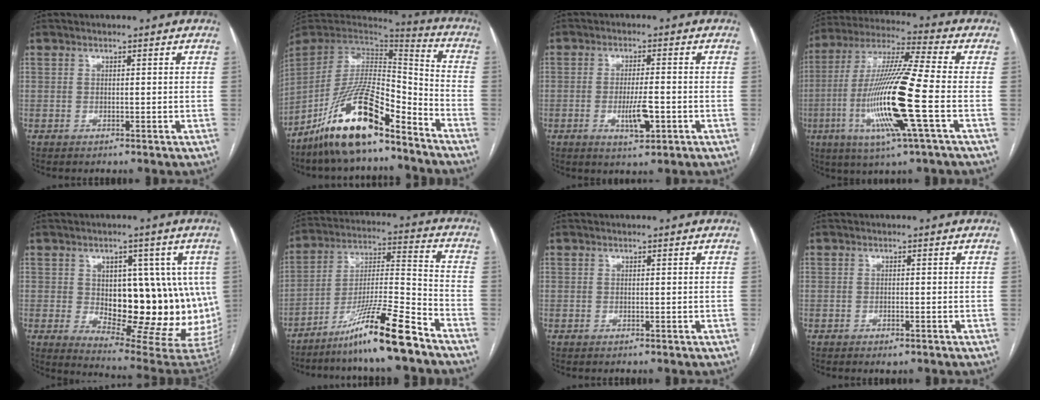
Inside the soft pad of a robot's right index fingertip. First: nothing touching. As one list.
[{"total": 17.1, "force": [-11.9, 4.0, 11.6], "torque": [-0.225, 0.002, -0.216]}, {"total": 5.3, "force": [-1.6, 1.1, 4.9], "torque": [-0.091, -0.006, -0.024]}, {"total": 17.9, "force": [-4.4, -0.3, 17.3], "torque": [-0.354, -0.015, -0.091]}, {"total": 19.0, "force": [0.6, 8.7, 16.9], "torque": [-0.181, 0.007, 0.033]}, {"total": 13.7, "force": [-10.0, -0.7, 9.4], "torque": [-0.175, -0.013, -0.178]}, {"total": 0.0}, {"total": 1.2, "force": [-0.7, 0.4, 0.8], "torque": [-0.012, -0.002, -0.005]}]